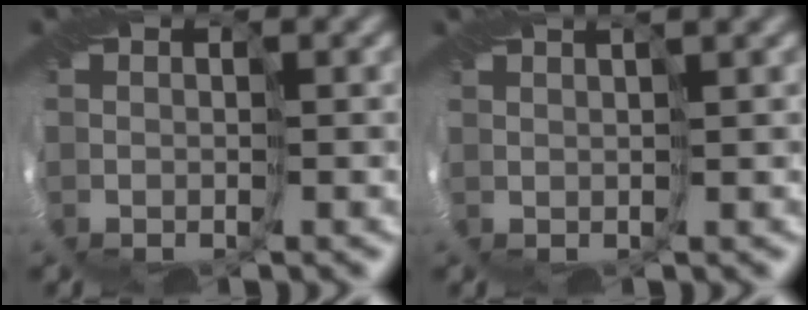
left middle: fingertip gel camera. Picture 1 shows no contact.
{"total": 2.7, "force": [1.9, 0.1, 2.0], "torque": [-0.036, 0.008, 0.026]}